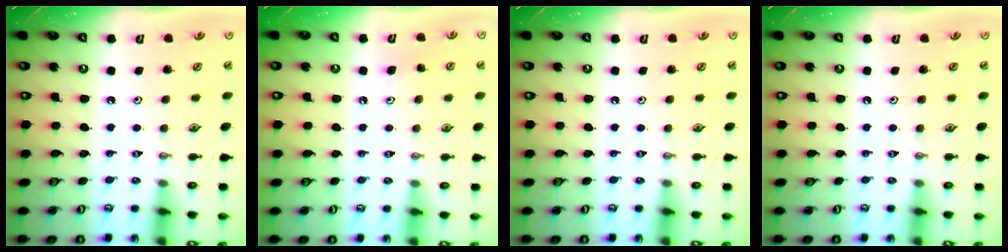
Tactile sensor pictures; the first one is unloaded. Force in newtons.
{"total": 5.2, "press": 5.0, "slide": 1.5}
{"total": 0.0}
{"total": 0.0}